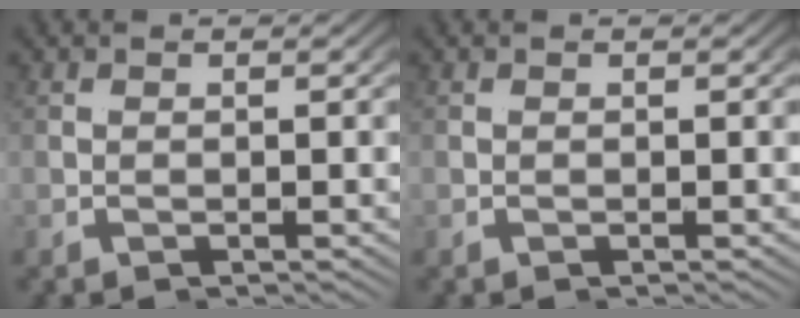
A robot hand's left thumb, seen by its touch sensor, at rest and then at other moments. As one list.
[{"total": 0.0}]